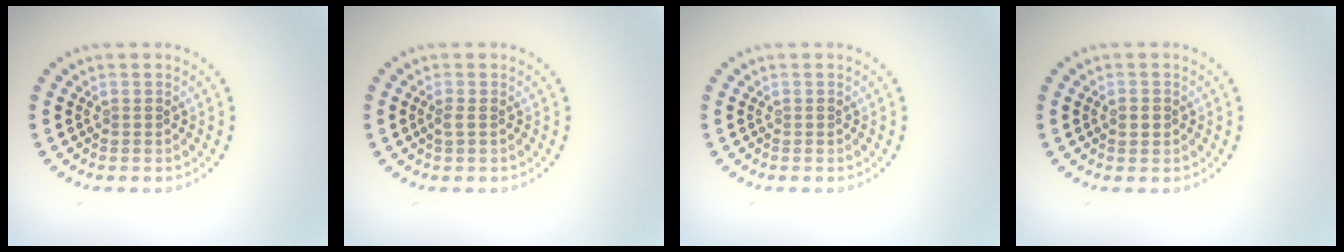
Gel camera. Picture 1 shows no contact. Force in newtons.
{"total": 0.7, "press": 0.6, "slide": 0.4}
{"total": 0.0}
{"total": 1.1, "press": 1.1, "slide": 0.1}